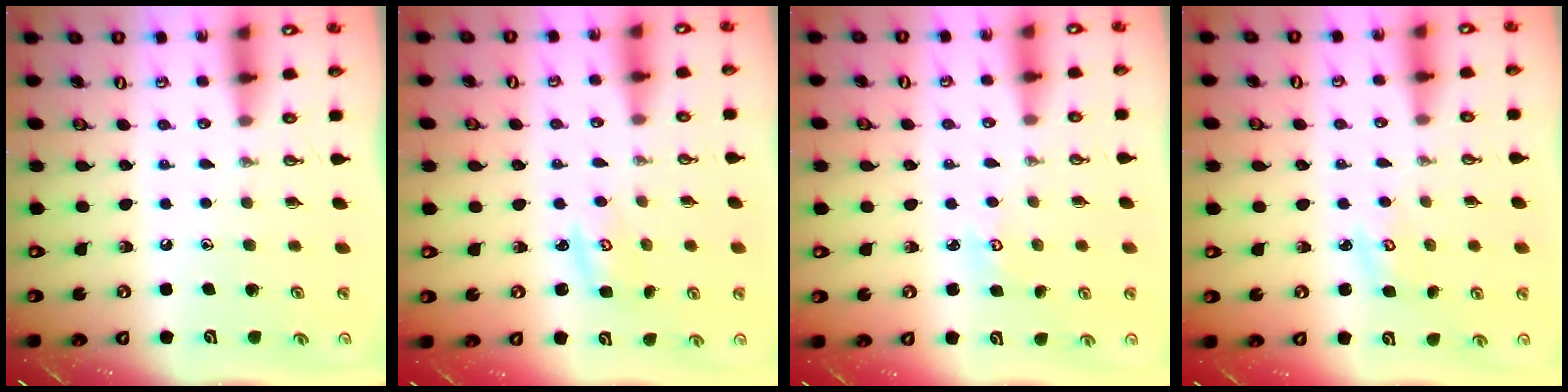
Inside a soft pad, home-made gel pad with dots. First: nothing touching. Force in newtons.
{"total": 2.9, "press": 2.9, "slide": 0.3}
{"total": 3.1, "press": 3.1, "slide": 0.3}
{"total": 2.9, "press": 2.8, "slide": 0.3}